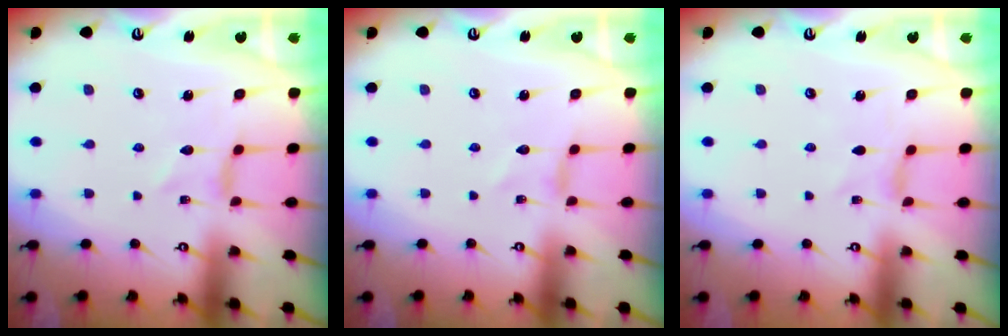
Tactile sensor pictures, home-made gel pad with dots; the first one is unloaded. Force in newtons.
{"total": 0.0}
{"total": 0.0}